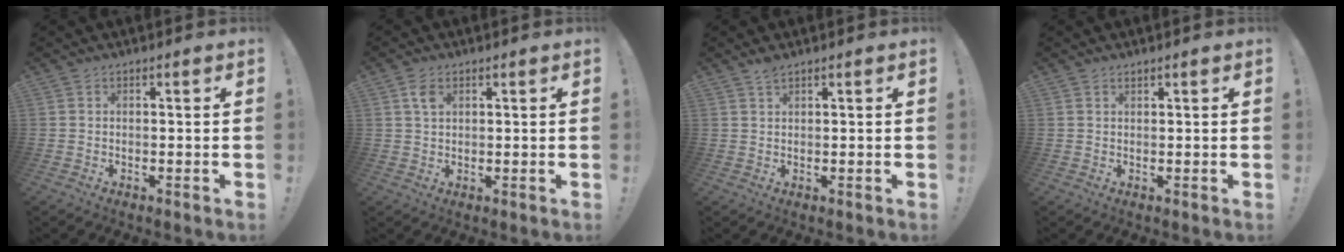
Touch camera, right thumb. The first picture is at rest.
{"total": 3.8, "force": [1.8, 2.2, 2.6], "torque": [-0.042, -0.001, 0.031]}
{"total": 2.2, "force": [1.9, 0.7, 0.9], "torque": [-0.012, -0.002, 0.033]}
{"total": 0.6, "force": [0.6, 0.3, 0.2], "torque": [0.001, -0.002, 0.010]}